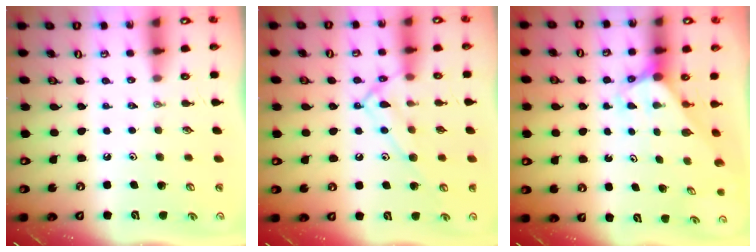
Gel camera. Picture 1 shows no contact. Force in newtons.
{"total": 12.6, "press": 12.6, "slide": 0.8}
{"total": 2.8, "press": 2.8, "slide": 0.2}